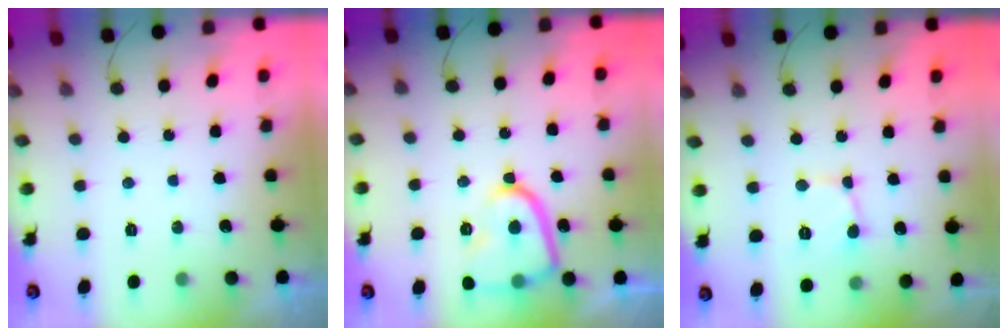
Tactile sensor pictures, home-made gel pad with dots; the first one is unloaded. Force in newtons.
{"total": 14.2, "press": 14.1, "slide": 1.6}
{"total": 2.2, "press": 2.2, "slide": 0.1}